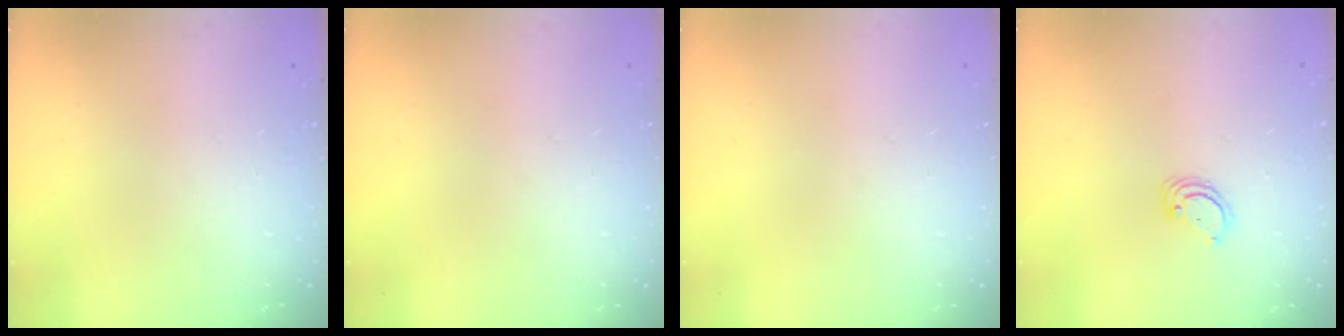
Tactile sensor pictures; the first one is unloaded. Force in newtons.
{"total": 0.0}
{"total": 0.0}
{"total": 4.0, "press": 4.0, "slide": 0.2}